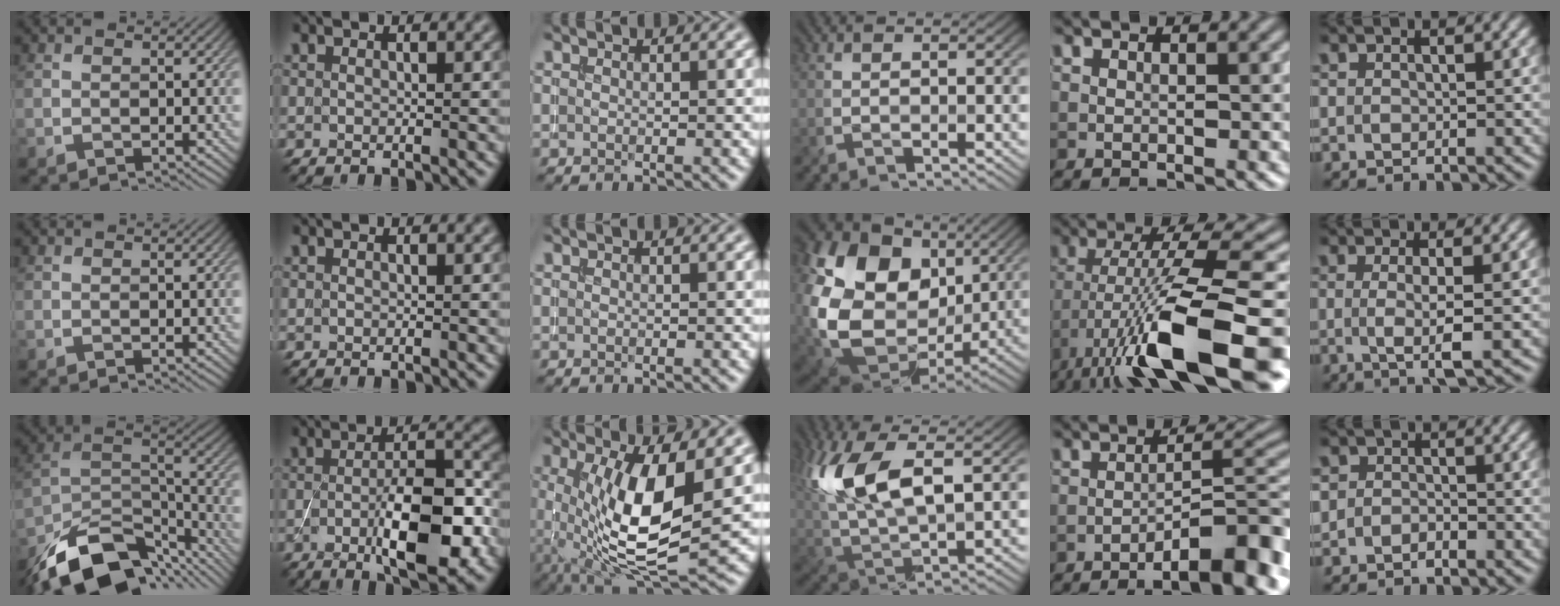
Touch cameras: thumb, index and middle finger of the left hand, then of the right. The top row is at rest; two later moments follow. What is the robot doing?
{"motion": "extract", "object": "backpack"}